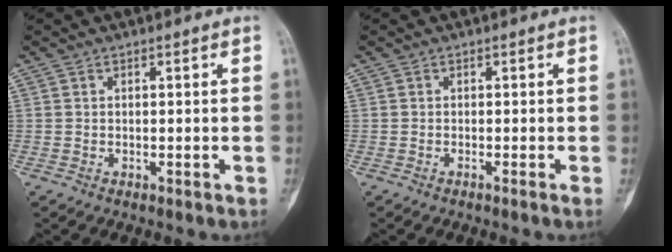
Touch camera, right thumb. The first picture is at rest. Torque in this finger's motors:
{"motor_torque": [0.06, -0.36, 0.19, 0.03, -0.16]}